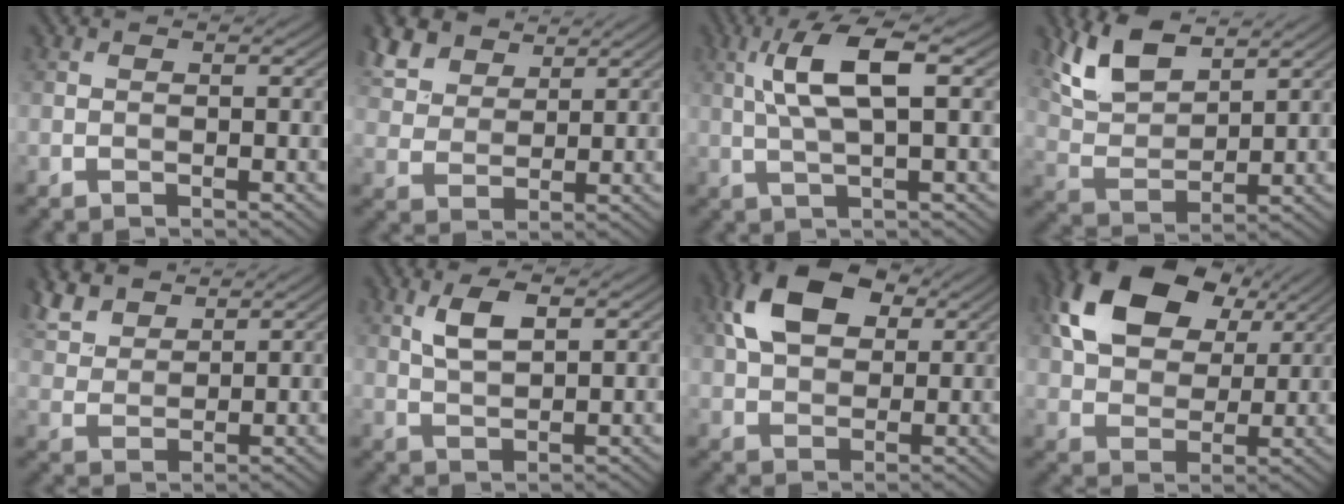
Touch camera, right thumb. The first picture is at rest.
{"total": 7.7, "force": [5.2, 4.3, 3.8], "torque": [-0.107, 0.014, 0.101]}
{"total": 6.9, "force": [1.7, 1.6, 6.5], "torque": [-0.132, 0.012, 0.032]}
{"total": 8.7, "force": [5.9, 3.7, 5.2], "torque": [-0.125, 0.004, 0.120]}
{"total": 6.6, "force": [4.9, 3.1, 3.1], "torque": [-0.088, 0.014, 0.105]}
{"total": 4.2, "force": [1.9, 1.7, 3.4], "torque": [-0.074, 0.002, 0.039]}
{"total": 9.6, "force": [3.5, 6.0, 6.7], "torque": [-0.144, 0.018, 0.061]}
{"total": 14.4, "force": [6.6, 9.1, 9.0], "torque": [-0.189, 0.020, 0.123]}